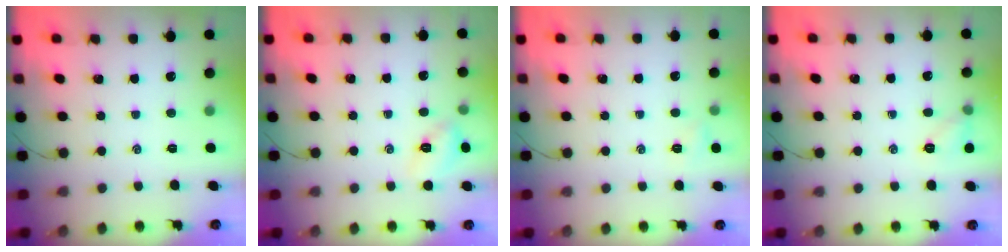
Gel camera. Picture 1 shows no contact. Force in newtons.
{"total": 6.3, "press": 6.1, "slide": 1.3}
{"total": 2.8, "press": 2.7, "slide": 0.8}
{"total": 6.8, "press": 6.5, "slide": 1.7}